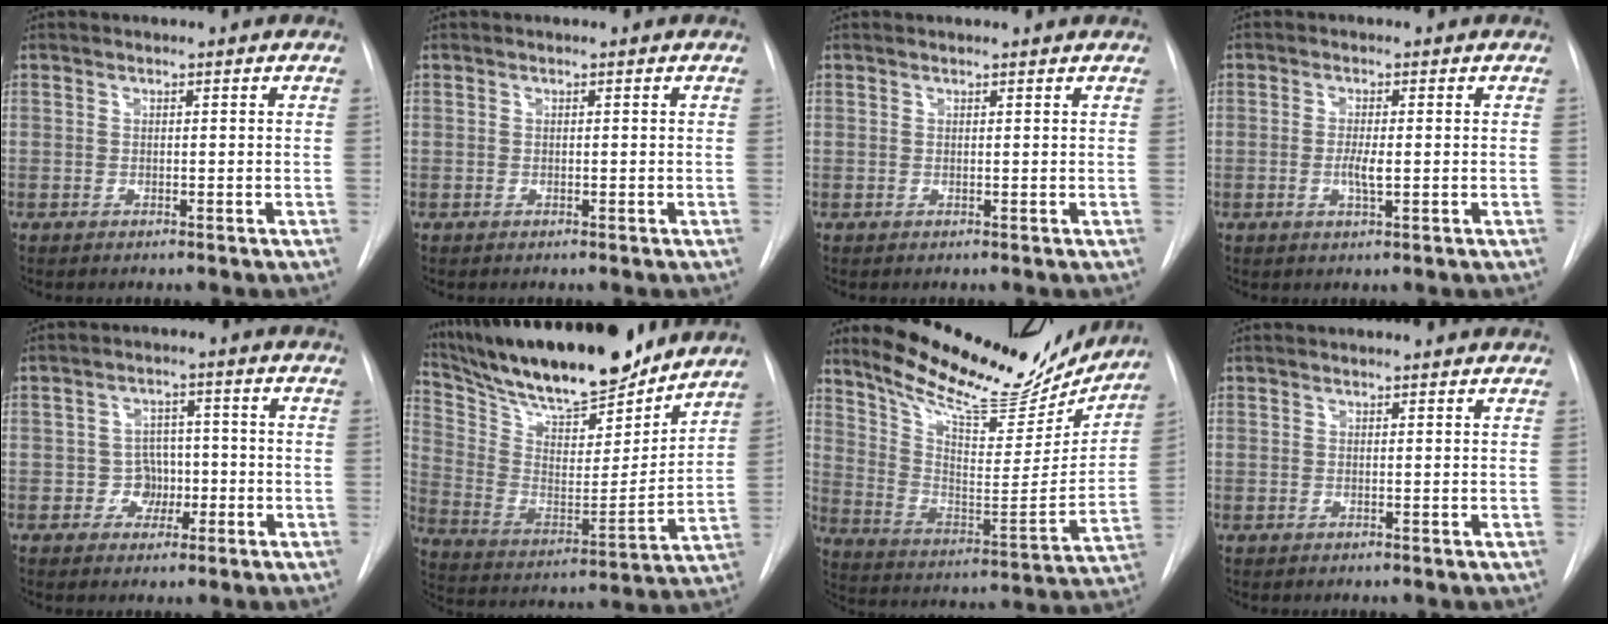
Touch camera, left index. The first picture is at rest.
{"total": 0.0}
{"total": 1.3, "force": [1.3, 0.1, 0.1], "torque": [-0.006, 0.010, 0.014]}
{"total": 2.6, "force": [-1.1, 0.5, 2.2], "torque": [-0.046, -0.009, -0.017]}
{"total": 4.1, "force": [-1.9, 3.5, 1.0], "torque": [-0.005, 0.005, -0.025]}
{"total": 23.9, "force": [20.5, 5.2, 11.0], "torque": [-0.204, -0.012, 0.330]}
{"total": 21.7, "force": [19.4, 5.7, 8.0], "torque": [-0.130, -0.045, 0.284]}
{"total": 1.8, "force": [1.8, 0.2, 0.2], "torque": [-0.007, 0.013, 0.019]}